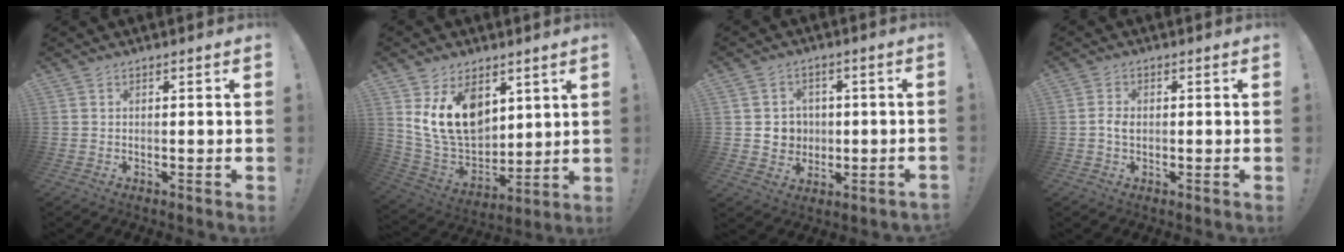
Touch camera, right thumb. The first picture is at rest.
{"total": 17.8, "force": [7.4, 12.3, 10.5], "torque": [-0.191, -0.048, 0.138]}
{"total": 6.7, "force": [-0.1, 6.6, 1.1], "torque": [-0.012, 0.000, 0.007]}
{"total": 2.5, "force": [-0.6, 1.5, 1.9], "torque": [-0.032, 0.007, -0.011]}